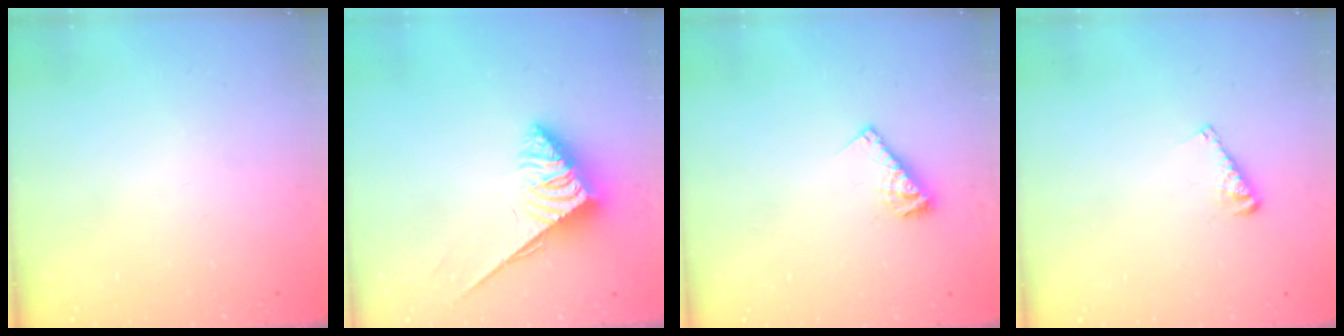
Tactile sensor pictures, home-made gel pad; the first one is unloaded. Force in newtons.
{"total": 3.8, "press": 3.8, "slide": 0.5}
{"total": 7.2, "press": 7.2, "slide": 0.6}
{"total": 4.9, "press": 4.9, "slide": 0.5}